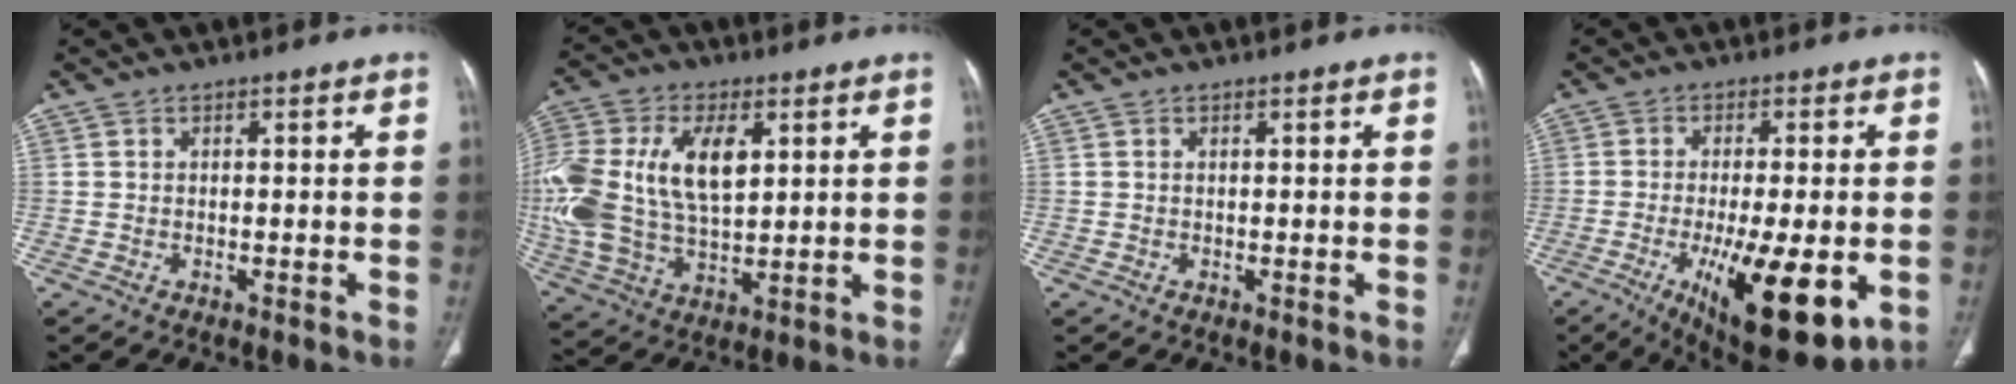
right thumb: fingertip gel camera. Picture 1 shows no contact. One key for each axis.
{"total": 22.6, "fx": 4.4, "fy": 13.0, "fz": 18.0, "tx": -0.411, "ty": 0.004, "tz": 0.082}
{"total": 0.0}
{"total": 18.2, "fx": -5.5, "fy": 5.8, "fz": 16.4, "tx": -0.234, "ty": -0.020, "tz": -0.066}